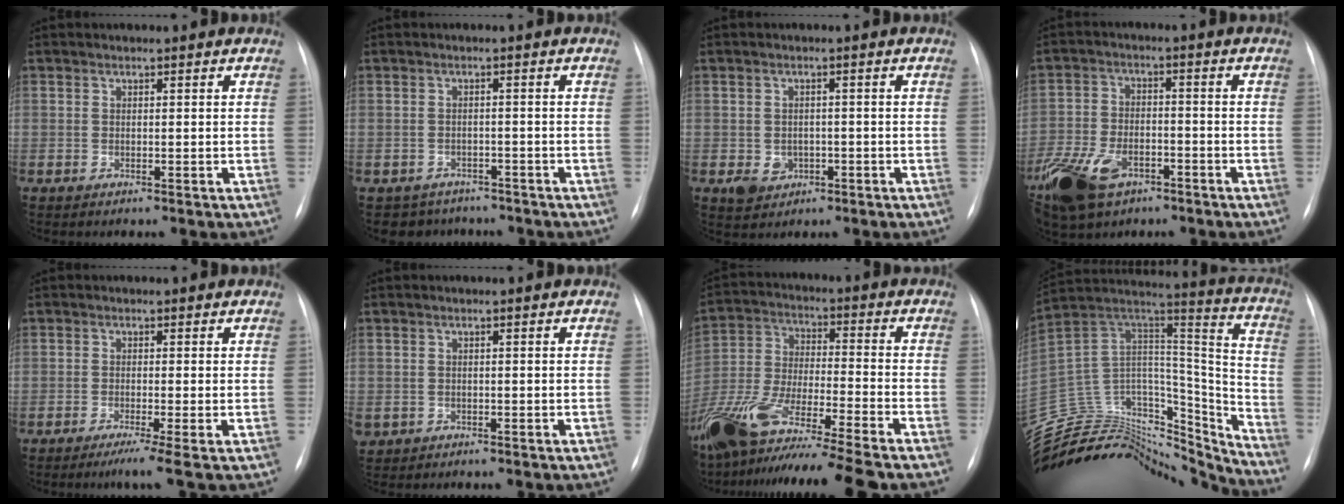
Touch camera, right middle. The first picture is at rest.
{"total": 4.9, "force": [-4.0, 2.9, -0.2], "torque": [0.004, 0.015, -0.052]}
{"total": 3.6, "force": [-1.2, 3.1, 1.4], "torque": [-0.019, 0.003, -0.006]}
{"total": 14.9, "force": [-8.5, 8.5, 8.8], "torque": [-0.212, -0.008, -0.147]}
{"total": 3.4, "force": [-2.1, -0.7, 2.7], "torque": [-0.042, -0.013, -0.039]}
{"total": 2.1, "force": [-0.8, 1.8, 0.6], "torque": [-0.015, 0.000, -0.005]}
{"total": 21.7, "force": [-17.5, 0.1, 12.8], "torque": [-0.262, -0.047, -0.314]}
{"total": 33.3, "force": [-30.8, 9.0, 9.0], "torque": [-0.162, 0.037, -0.467]}